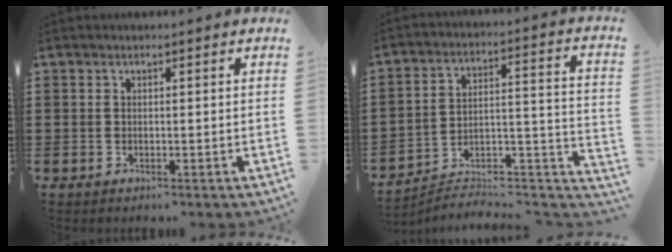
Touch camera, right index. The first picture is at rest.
{"total": 5.2, "force": [-4.9, 1.0, 1.5], "torque": [-0.021, -0.008, -0.101]}